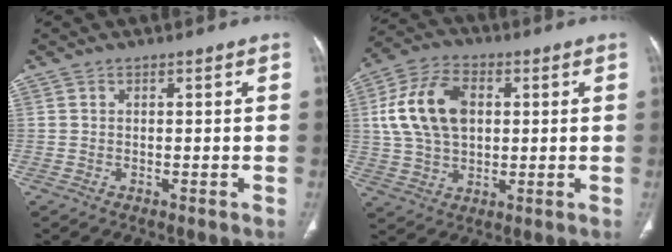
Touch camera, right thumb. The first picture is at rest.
{"total": 14.1, "force": [2.5, 9.2, 10.3], "torque": [-0.186, 0.010, 0.044]}